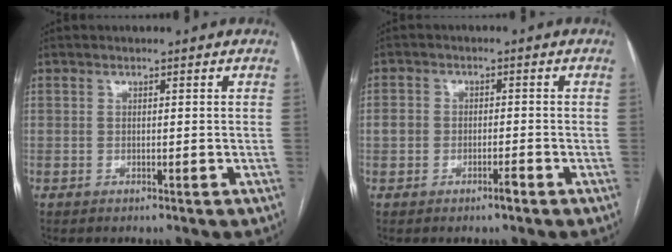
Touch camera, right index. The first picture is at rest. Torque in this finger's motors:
{"motor_torque": [-0.16, 0.11, 0.00, 0.01]}